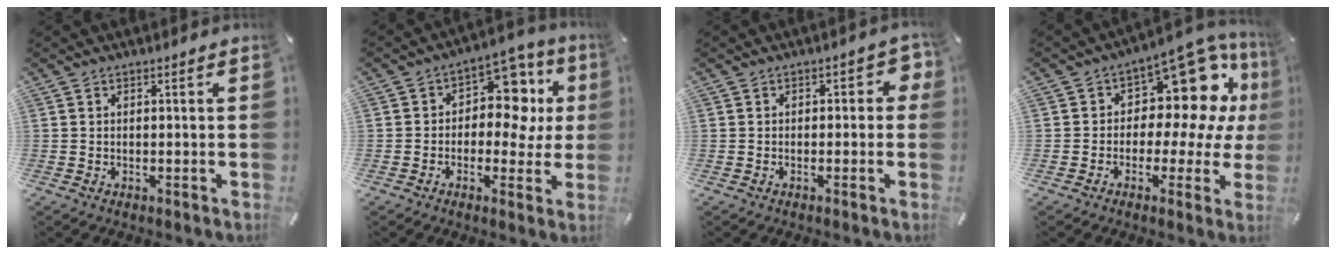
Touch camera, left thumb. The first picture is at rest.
{"total": 12.8, "force": [2.8, 8.7, 9.1], "torque": [-0.116, -0.018, 0.048]}
{"total": 2.9, "force": [-0.1, 1.9, 2.2], "torque": [-0.027, 0.004, -0.008]}
{"total": 12.6, "force": [6.1, 7.5, 8.0], "torque": [-0.120, -0.060, 0.107]}